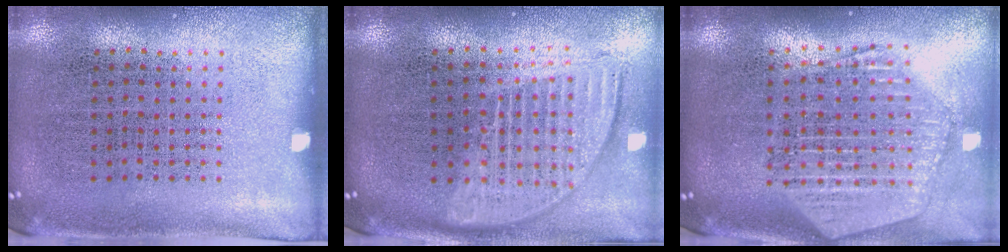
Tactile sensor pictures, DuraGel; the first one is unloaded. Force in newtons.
{"total": 1.8, "press": 1.5, "slide": 0.9}
{"total": 2.6, "press": 2.2, "slide": 1.3}